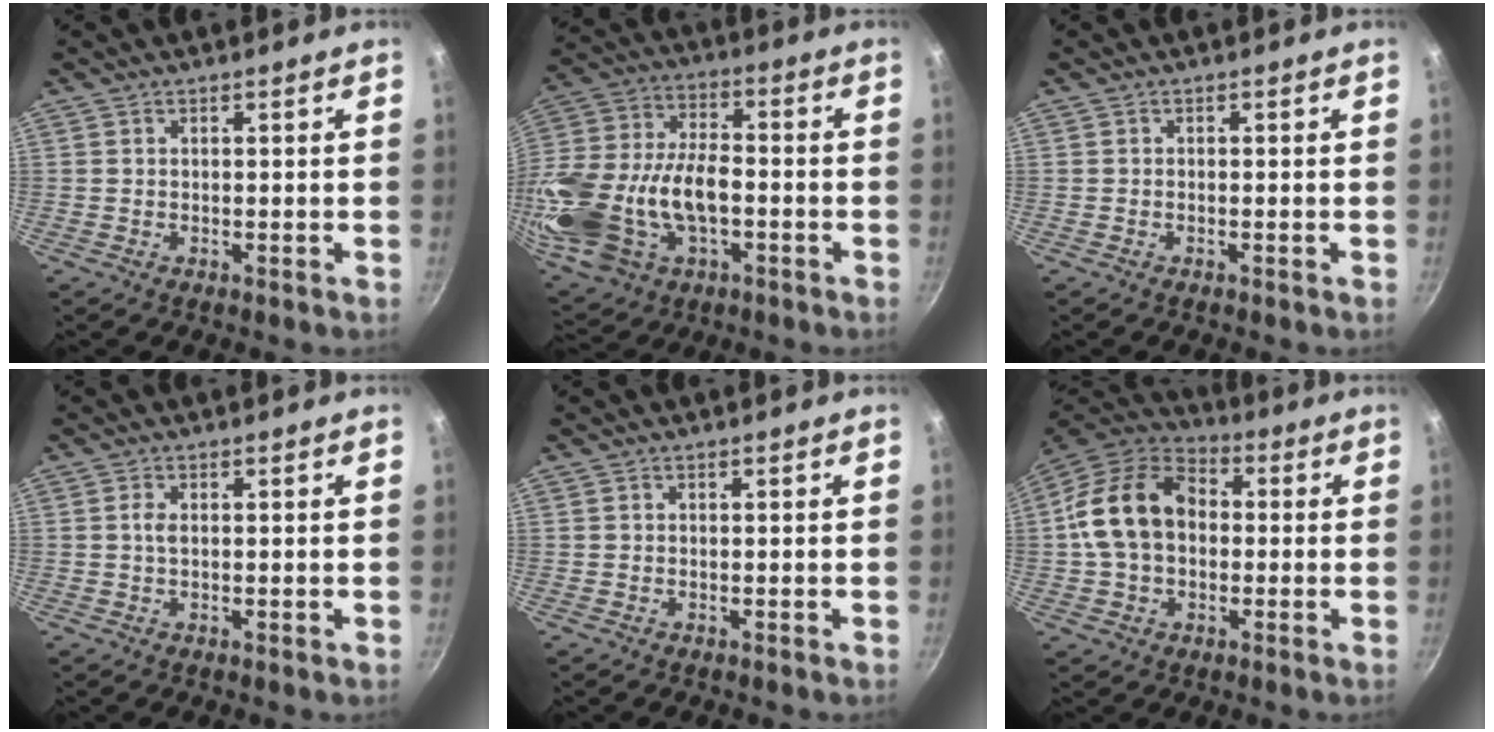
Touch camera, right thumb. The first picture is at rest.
{"total": 28.2, "force": [-6.1, 17.1, 21.6], "torque": [-0.538, -0.002, -0.099]}
{"total": 0.0}
{"total": 1.7, "force": [0.2, 0.8, 1.5], "torque": [-0.033, -0.001, 0.001]}
{"total": 0.0}
{"total": 16.6, "force": [0.4, 12.1, 11.4], "torque": [-0.193, 0.034, -0.003]}